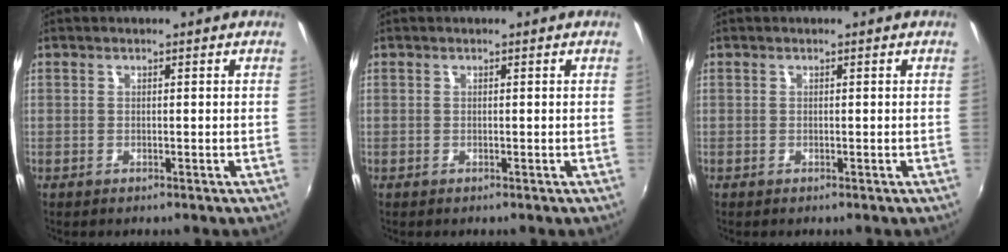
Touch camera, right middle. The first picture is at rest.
{"total": 0.0}
{"total": 0.0}